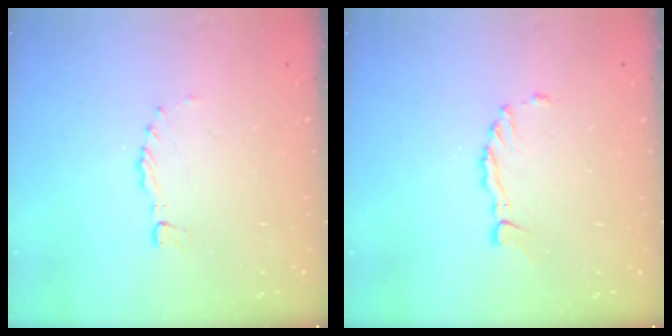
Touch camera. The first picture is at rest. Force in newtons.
{"total": 2.1, "press": 2.1, "slide": 0.2}